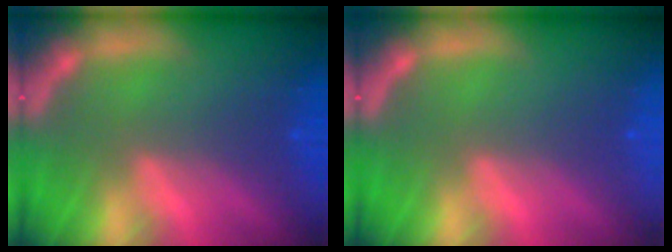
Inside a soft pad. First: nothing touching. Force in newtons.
{"total": 0.0}